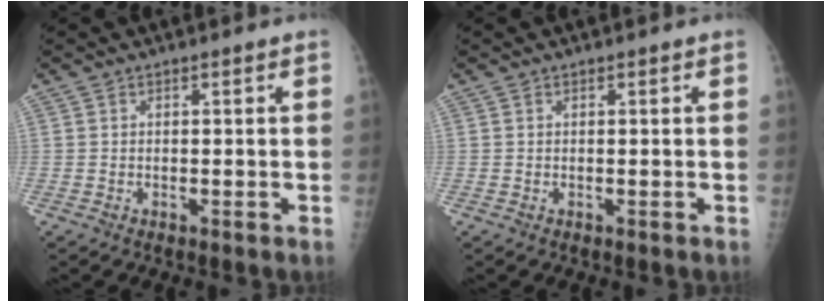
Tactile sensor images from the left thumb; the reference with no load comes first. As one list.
[{"total": 0.0}]